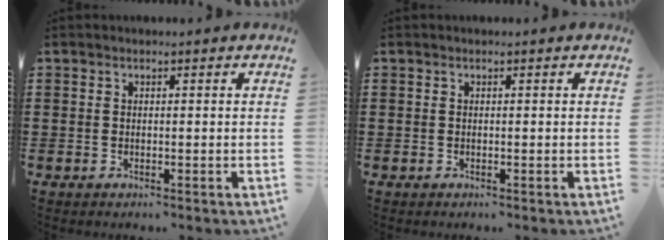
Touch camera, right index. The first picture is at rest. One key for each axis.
{"total": 0.0}